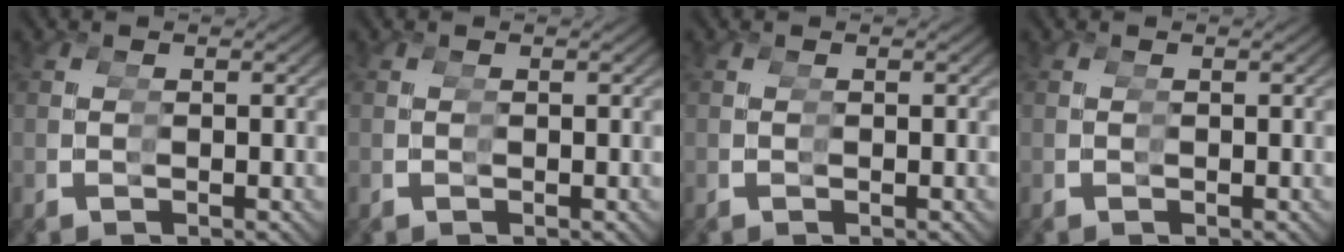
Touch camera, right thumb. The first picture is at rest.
{"total": 0.0}
{"total": 0.0}
{"total": 0.0}